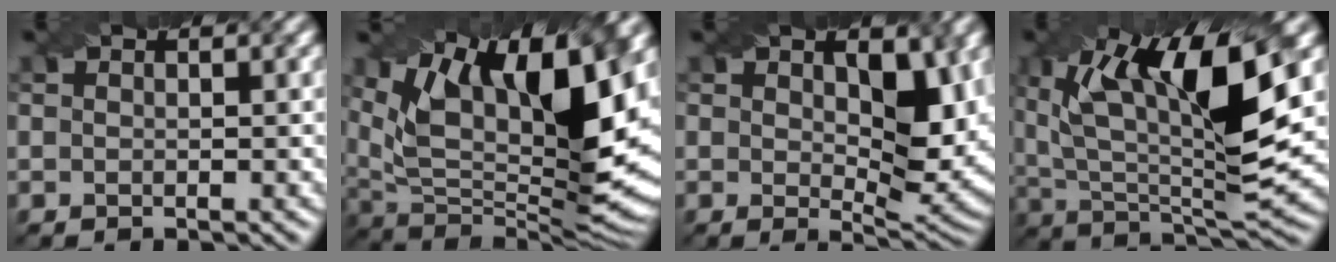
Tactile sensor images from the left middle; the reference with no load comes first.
{"total": 16.8, "force": [7.1, 6.9, 13.6], "torque": [-0.226, 0.020, 0.126]}
{"total": 6.8, "force": [1.6, 3.4, 5.7], "torque": [-0.093, -0.017, 0.034]}
{"total": 13.4, "force": [5.1, 4.3, 11.6], "torque": [-0.197, 0.000, 0.088]}